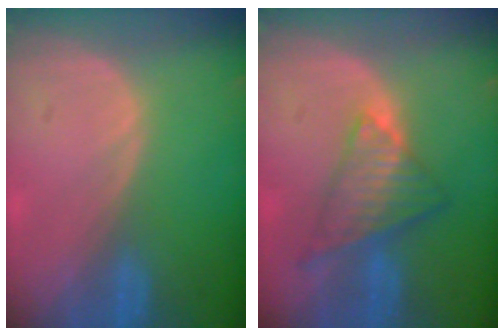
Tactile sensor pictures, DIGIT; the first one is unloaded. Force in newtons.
{"total": 7.6, "press": 6.4, "slide": 4.0}